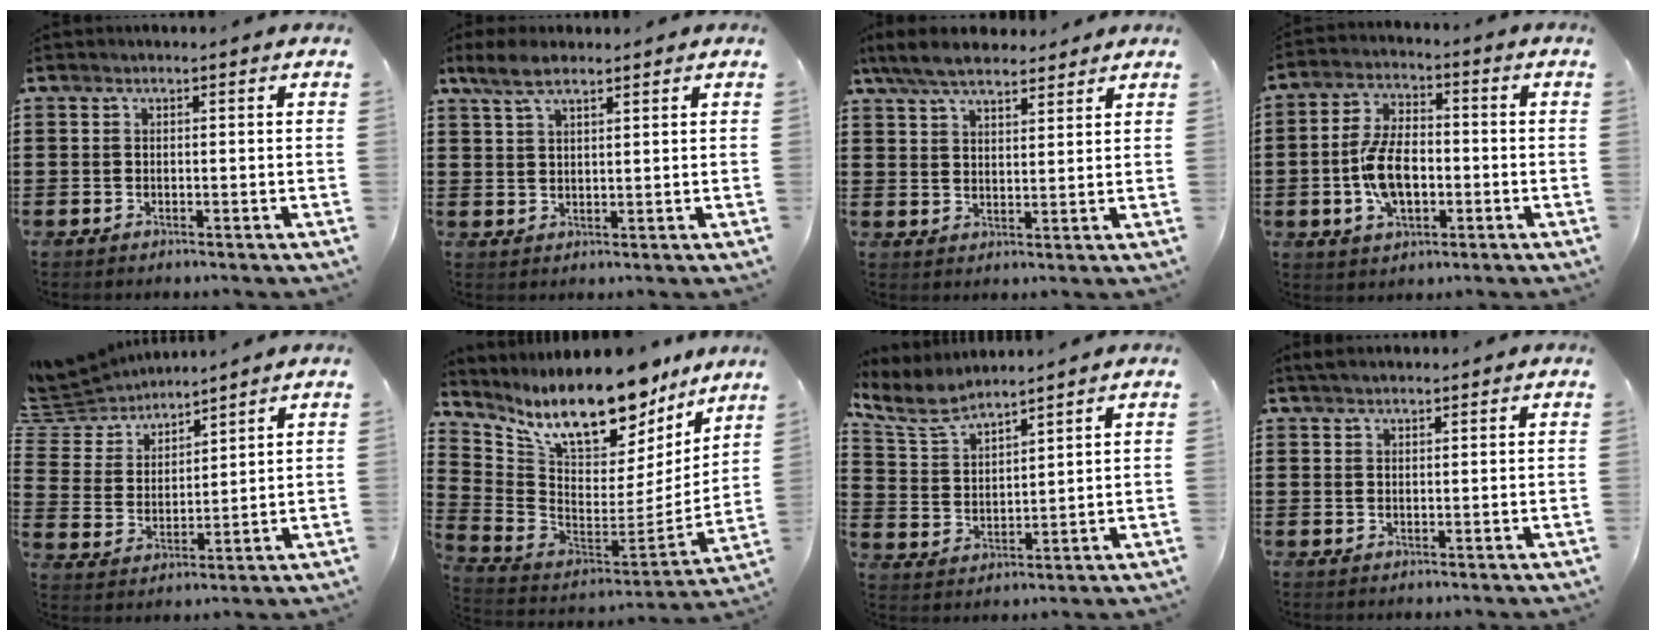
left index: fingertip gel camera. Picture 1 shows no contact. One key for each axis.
{"total": 4.6, "fx": 3.1, "fy": 1.6, "fz": 3.0, "tx": -0.065, "ty": 0.006, "tz": 0.058}
{"total": 6.7, "fx": 5.6, "fy": 2.1, "fz": 2.9, "tx": -0.073, "ty": -0.007, "tz": 0.106}
{"total": 8.5, "fx": -1.5, "fy": 4.6, "fz": 7.0, "tx": -0.164, "ty": 0.002, "tz": -0.035}
{"total": 5.9, "fx": 5.6, "fy": 1.9, "fz": 0.0, "tx": -0.039, "ty": -0.037, "tz": 0.099}
{"total": 14.2, "fx": 11.0, "fy": 4.8, "fz": 7.5, "tx": -0.157, "ty": -0.080, "tz": 0.190}
{"total": 6.2, "fx": 5.5, "fy": 1.5, "fz": 2.4, "tx": -0.071, "ty": -0.019, "tz": 0.097}
{"total": 1.8, "fx": 1.6, "fy": 0.5, "fz": 0.6, "tx": -0.016, "ty": 0.004, "tz": 0.032}